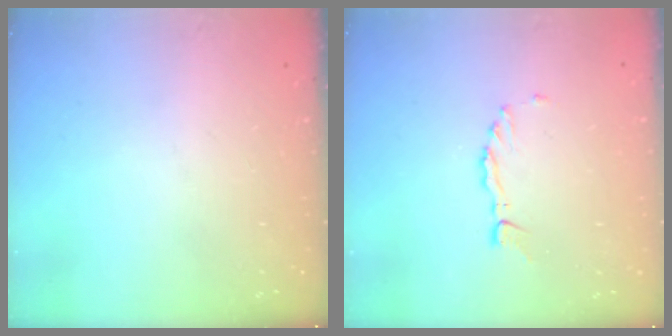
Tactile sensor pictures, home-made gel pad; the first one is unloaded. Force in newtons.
{"total": 2.3, "press": 2.2, "slide": 0.4}